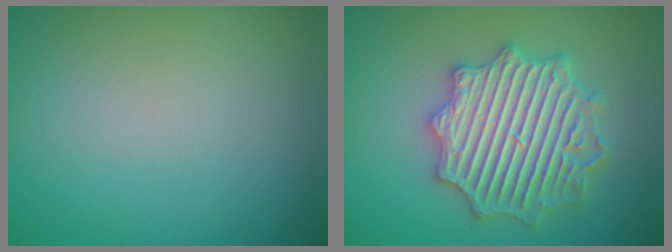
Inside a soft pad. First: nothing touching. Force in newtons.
{"total": 6.7, "press": 6.6, "slide": 1.0}